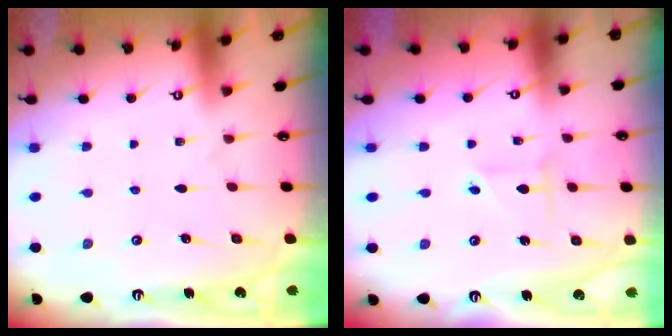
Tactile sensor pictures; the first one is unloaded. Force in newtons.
{"total": 2.4, "press": 2.4, "slide": 0.2}